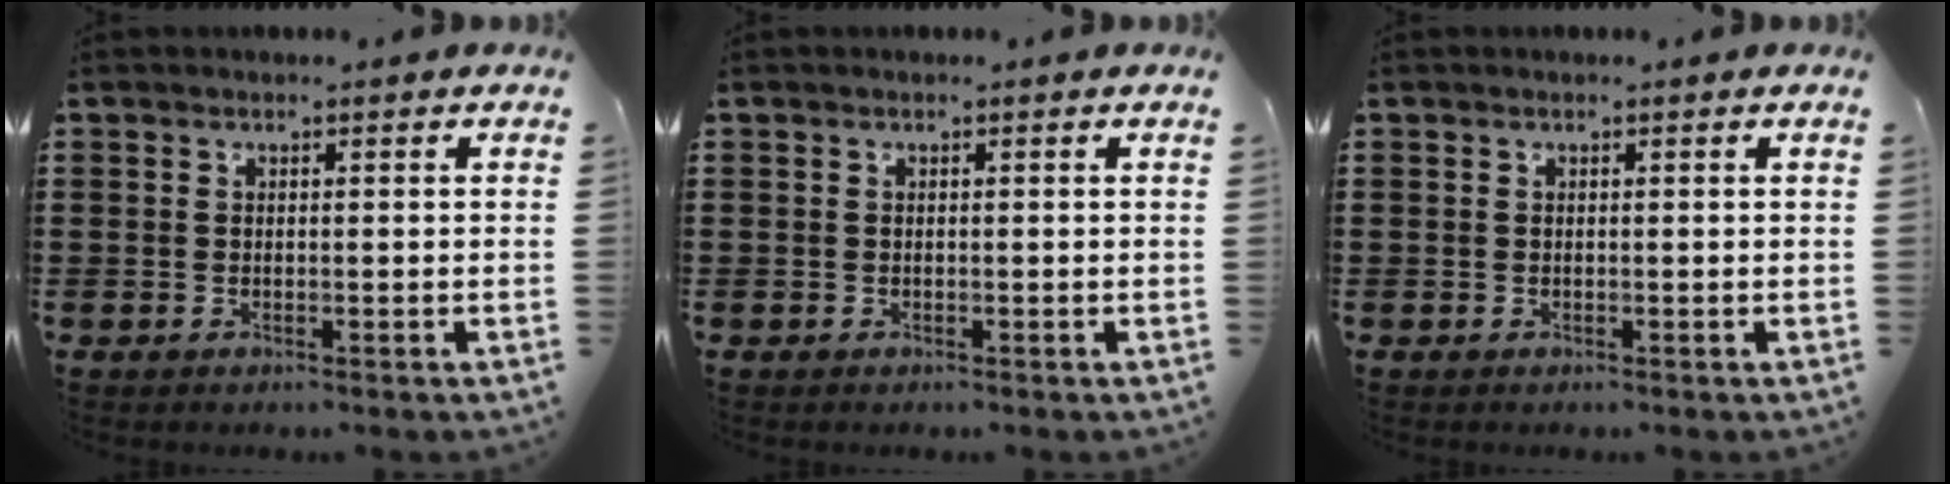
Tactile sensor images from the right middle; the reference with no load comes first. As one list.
[{"total": 0.0}, {"total": 0.0}]